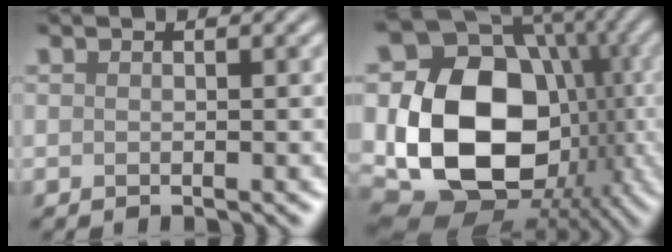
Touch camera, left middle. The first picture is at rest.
{"total": 17.8, "force": [-1.3, 14.0, 10.9], "torque": [-0.184, -0.023, -0.004]}